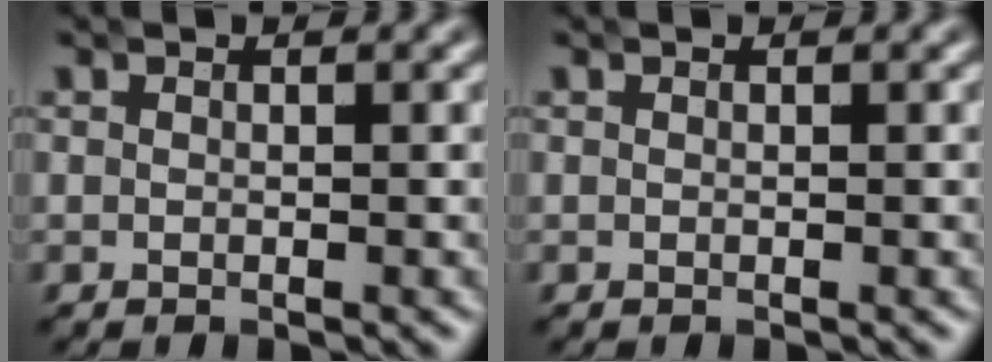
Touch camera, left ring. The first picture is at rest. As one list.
[{"total": 0.0}]